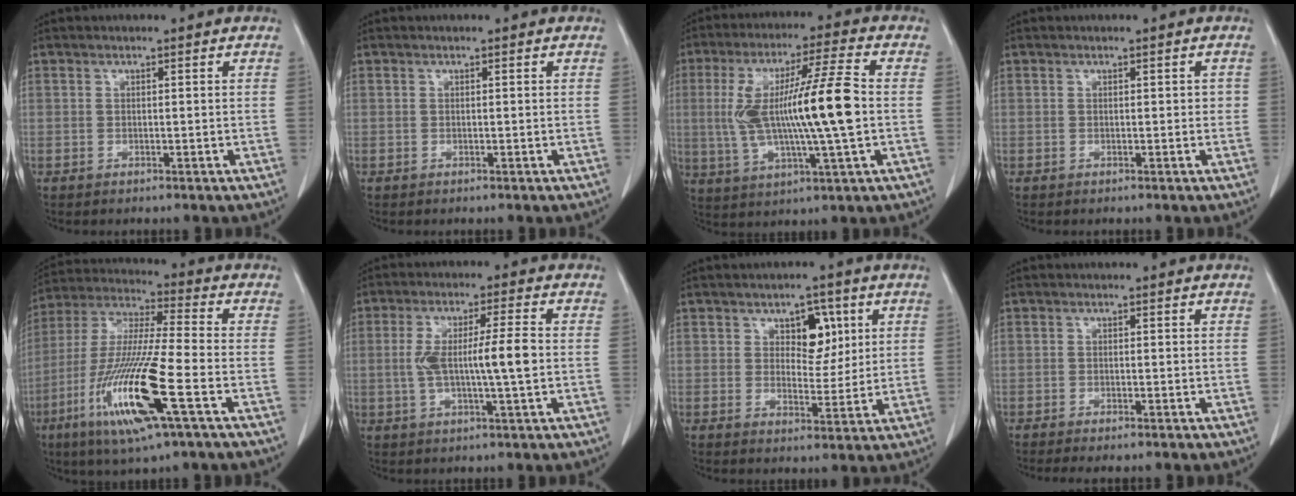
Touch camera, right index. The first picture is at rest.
{"total": 0.0}
{"total": 15.7, "force": [0.2, 0.8, 15.7], "torque": [-0.303, 0.010, 0.004]}
{"total": 1.0, "force": [0.1, 0.7, 0.8], "torque": [-0.009, 0.011, 0.003]}
{"total": 17.9, "force": [-6.8, 1.0, 16.6], "torque": [-0.353, -0.025, -0.127]}
{"total": 8.5, "force": [-0.3, 0.4, 8.5], "torque": [-0.160, 0.009, -0.006]}
{"total": 6.1, "force": [2.4, 3.5, 4.4], "torque": [-0.054, 0.007, 0.038]}
{"total": 2.2, "force": [-1.7, 0.3, 1.3], "torque": [-0.016, -0.005, -0.024]}